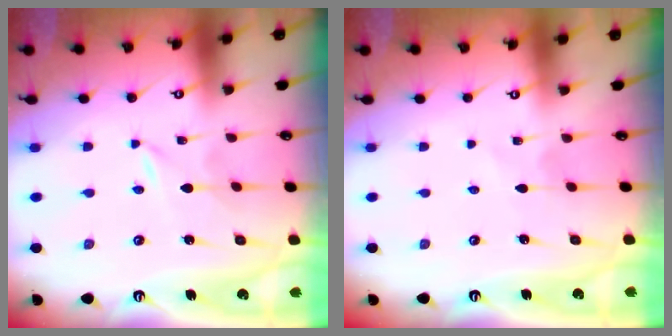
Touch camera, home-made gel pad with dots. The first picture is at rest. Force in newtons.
{"total": 1.1, "press": 1.1, "slide": 0.1}